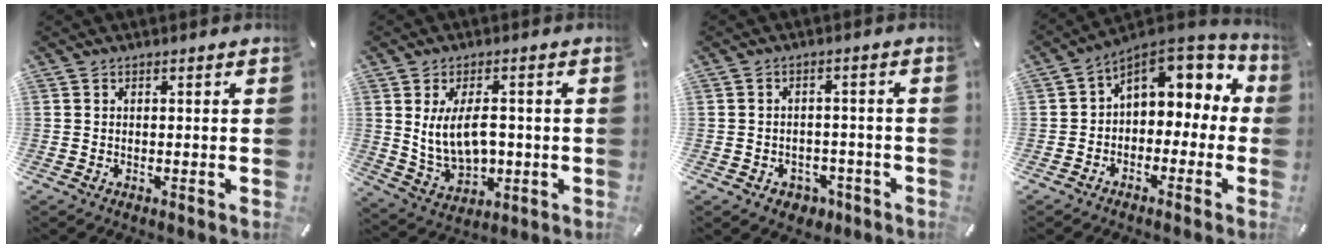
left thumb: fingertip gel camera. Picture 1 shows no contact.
{"total": 11.0, "force": [0.8, 6.9, 8.6], "torque": [-0.158, -0.001, 0.015]}
{"total": 4.4, "force": [-2.0, 3.6, 1.6], "torque": [-0.025, 0.013, -0.033]}
{"total": 7.9, "force": [3.4, 6.0, 3.9], "torque": [-0.059, -0.025, 0.063]}